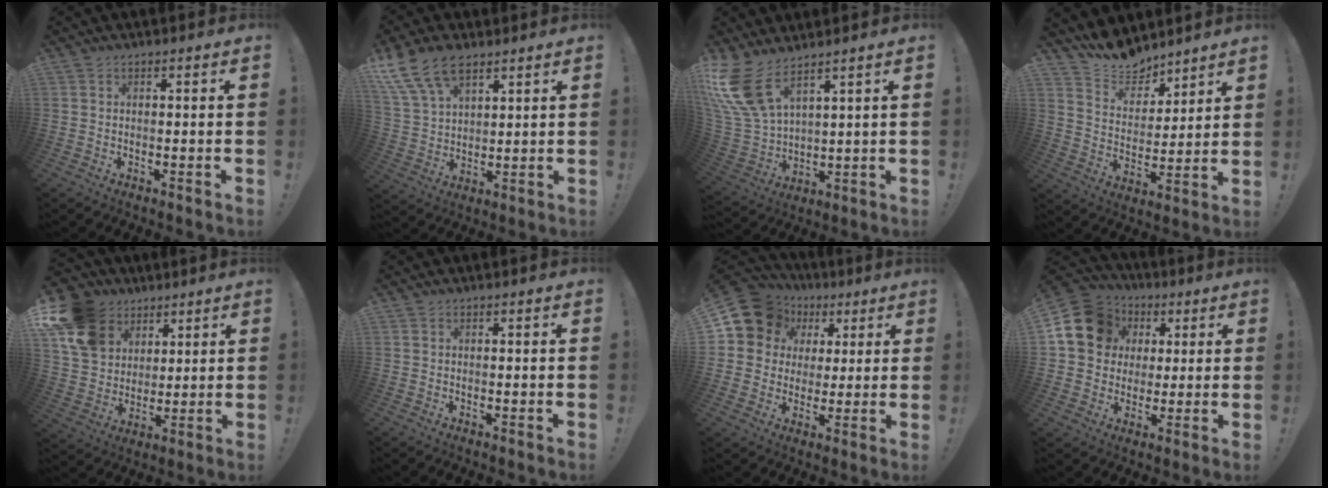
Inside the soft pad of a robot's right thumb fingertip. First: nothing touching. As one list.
[{"total": 12.9, "force": [8.5, 6.9, 6.9], "torque": [-0.138, -0.042, 0.162]}, {"total": 13.7, "force": [9.1, 5.6, 8.5], "torque": [-0.192, -0.054, 0.173]}, {"total": 10.6, "force": [9.8, 3.8, 1.4], "torque": [-0.038, -0.089, 0.187]}, {"total": 16.4, "force": [7.3, 12.7, 7.4], "torque": [-0.129, -0.033, 0.149]}, {"total": 0.0}, {"total": 12.0, "force": [4.8, 10.1, 4.1], "torque": [-0.062, -0.027, 0.100]}, {"total": 15.5, "force": [4.8, 13.1, 6.8], "torque": [-0.102, -0.015, 0.101]}]